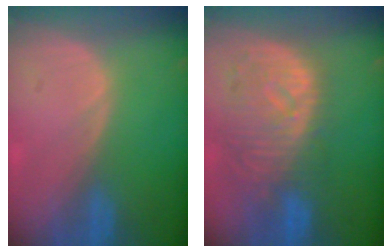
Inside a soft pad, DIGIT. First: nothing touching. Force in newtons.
{"total": 11.1, "press": 9.7, "slide": 5.3}